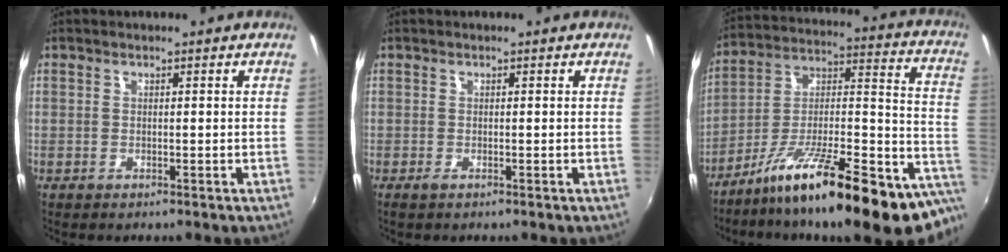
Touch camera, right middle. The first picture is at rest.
{"total": 0.6, "force": [-0.3, 0.0, 0.5], "torque": [-0.010, -0.002, -0.007]}
{"total": 25.6, "force": [-14.1, 5.8, 20.5], "torque": [-0.276, -0.009, -0.219]}